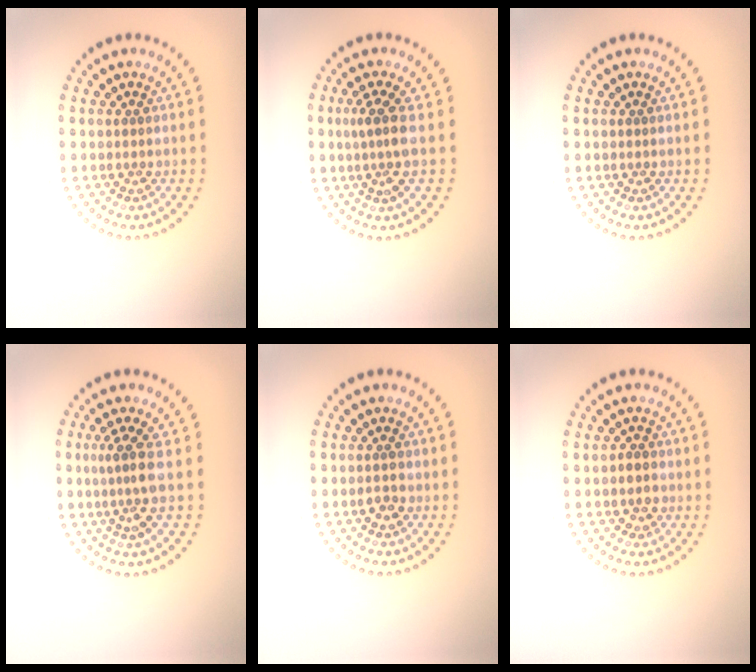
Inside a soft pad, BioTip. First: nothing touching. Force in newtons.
{"total": 2.7, "press": 2.0, "slide": 1.8}
{"total": 0.0}
{"total": 2.7, "press": 1.9, "slide": 1.9}
{"total": 1.5, "press": 1.5, "slide": 0.2}
{"total": 1.3, "press": 1.2, "slide": 0.5}